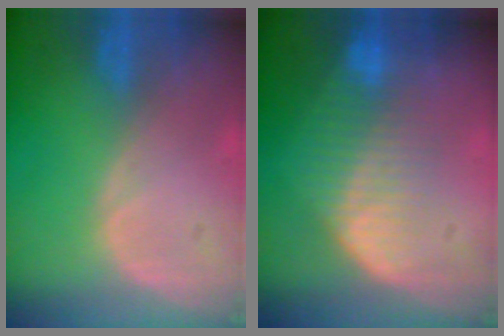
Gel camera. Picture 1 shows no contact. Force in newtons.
{"total": 8.1, "press": 7.0, "slide": 4.0}